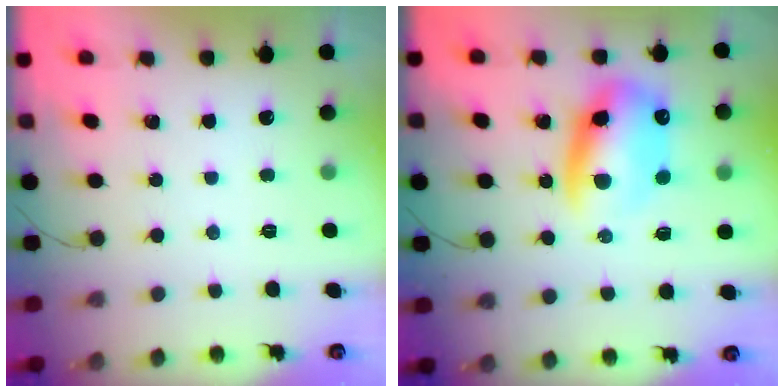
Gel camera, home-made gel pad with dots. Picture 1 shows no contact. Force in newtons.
{"total": 12.9, "press": 12.4, "slide": 3.5}